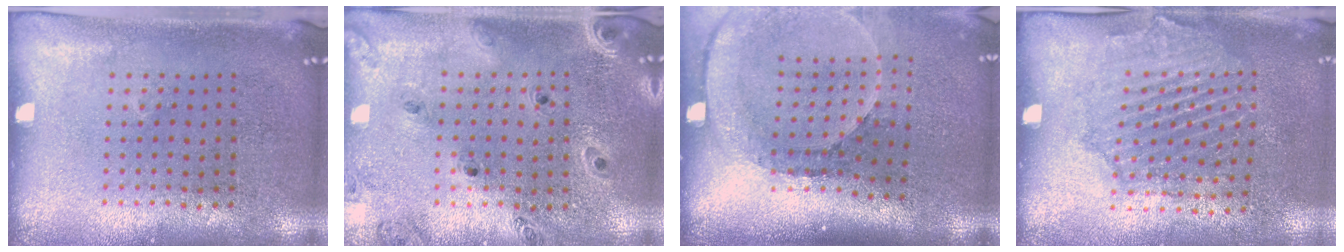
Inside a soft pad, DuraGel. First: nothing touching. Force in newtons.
{"total": 0.8, "press": 0.8, "slide": 0.1}
{"total": 2.7, "press": 1.8, "slide": 1.9}
{"total": 1.6, "press": 1.5, "slide": 0.4}